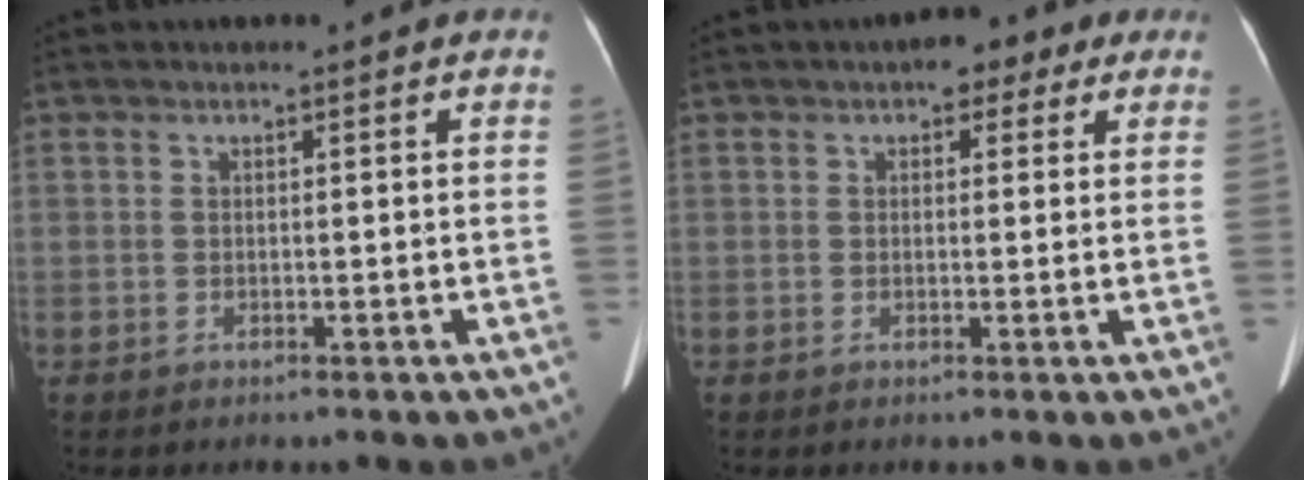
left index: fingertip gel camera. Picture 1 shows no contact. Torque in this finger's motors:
{"motor_torque": [0.89, -1.25, -0.02, 0.00]}